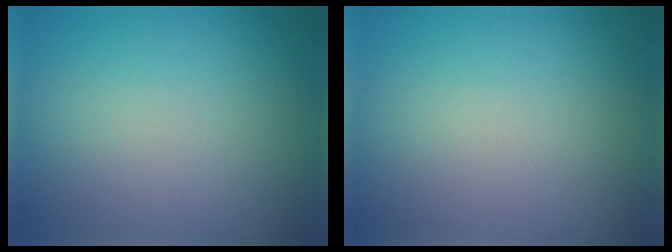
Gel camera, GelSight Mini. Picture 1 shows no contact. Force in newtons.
{"total": 0.0}